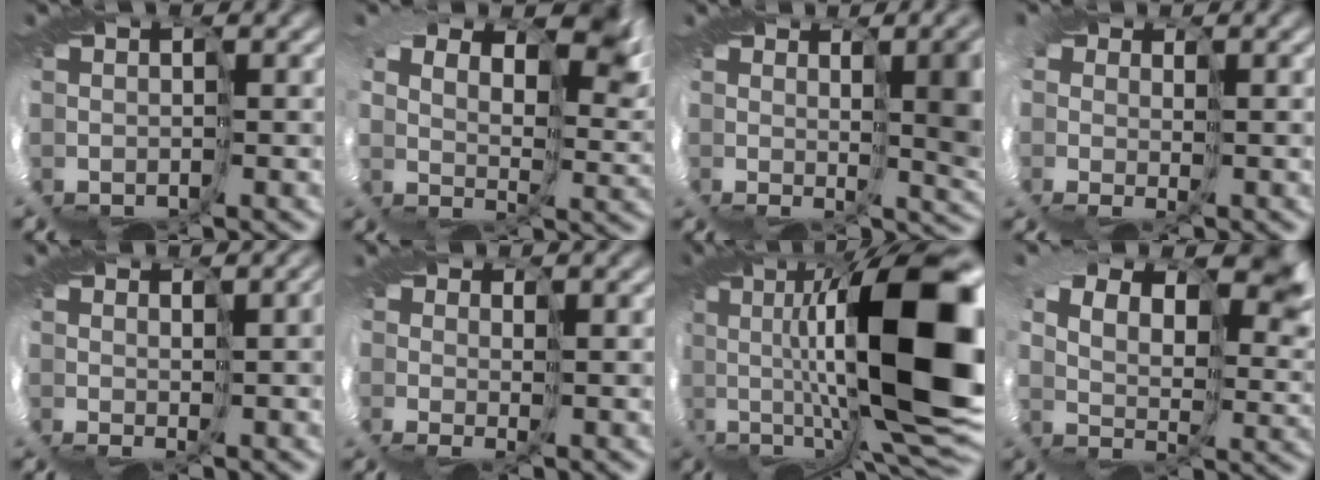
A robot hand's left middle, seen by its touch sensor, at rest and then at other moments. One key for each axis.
{"total": 10.1, "fx": 5.7, "fy": 5.5, "fz": 6.3, "tx": -0.121, "ty": 0.014, "tz": 0.112}
{"total": 8.1, "fx": 1.5, "fy": 2.9, "fz": 7.4, "tx": -0.110, "ty": -0.004, "tz": 0.032}
{"total": 4.3, "fx": 0.3, "fy": 3.1, "fz": 2.9, "tx": -0.043, "ty": 0.004, "tz": -0.003}
{"total": 3.4, "fx": 1.2, "fy": 0.8, "fz": 3.0, "tx": -0.045, "ty": 0.008, "tz": 0.018}
{"total": 1.0, "fx": 0.6, "fy": 0.3, "fz": 0.8, "tx": -0.019, "ty": 0.000, "tz": 0.009}
{"total": 14.8, "fx": 2.8, "fy": 6.0, "fz": 13.3, "tx": -0.246, "ty": 0.013, "tz": 0.050}
{"total": 9.4, "fx": 5.8, "fy": 4.7, "fz": 5.6, "tx": -0.111, "ty": 0.019, "tz": 0.106}